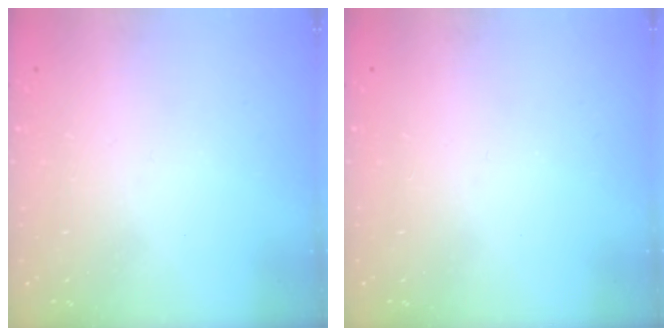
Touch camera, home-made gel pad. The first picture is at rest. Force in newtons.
{"total": 0.0}